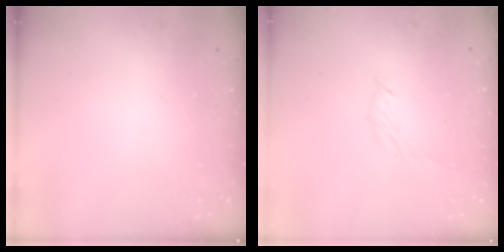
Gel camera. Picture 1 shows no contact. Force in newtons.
{"total": 3.9, "press": 3.8, "slide": 0.8}